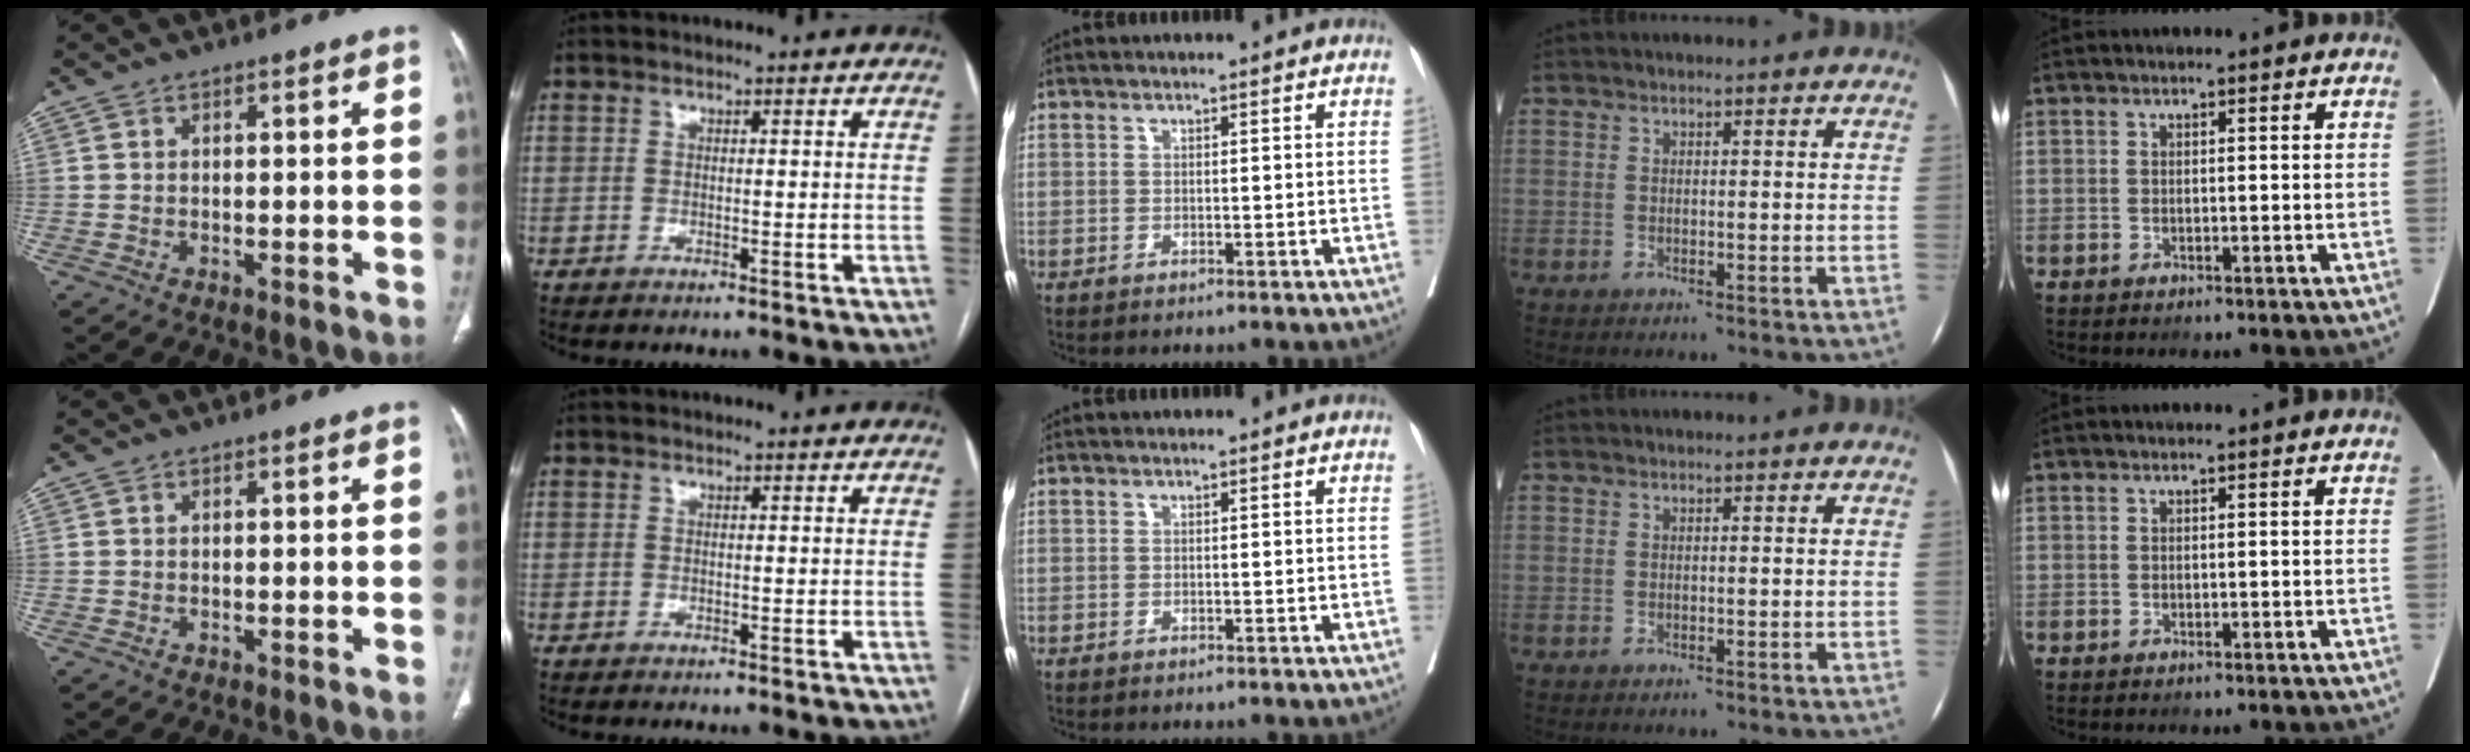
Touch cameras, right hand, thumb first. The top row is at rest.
{}